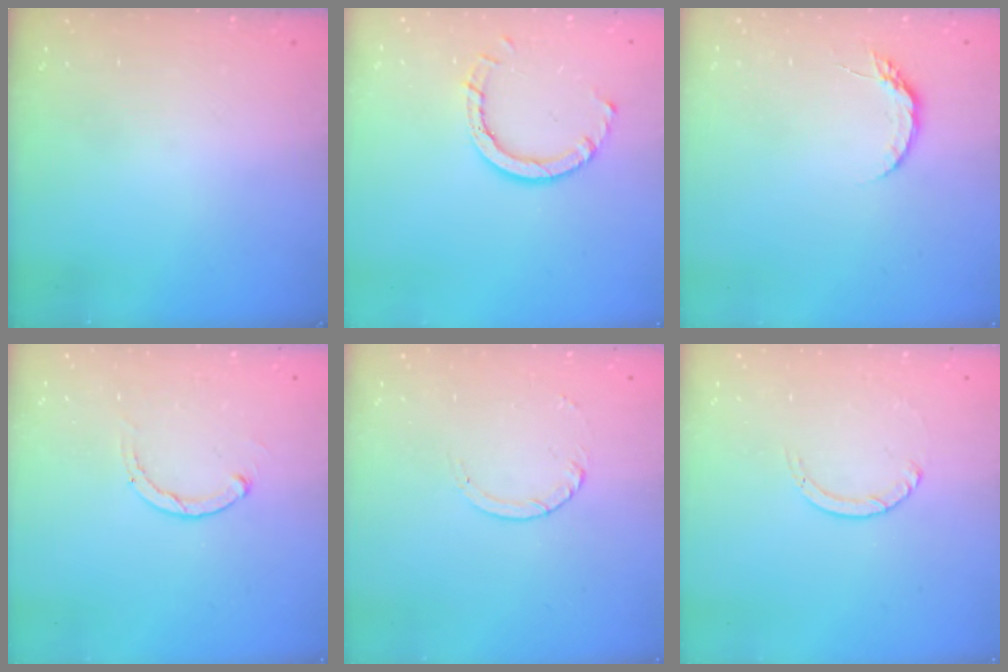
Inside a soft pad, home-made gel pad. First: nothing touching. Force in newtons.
{"total": 5.8, "press": 5.8, "slide": 0.2}
{"total": 4.9, "press": 4.8, "slide": 0.7}
{"total": 1.1, "press": 1.0, "slide": 0.3}
{"total": 2.5, "press": 2.4, "slide": 0.2}
{"total": 1.1, "press": 1.1, "slide": 0.1}